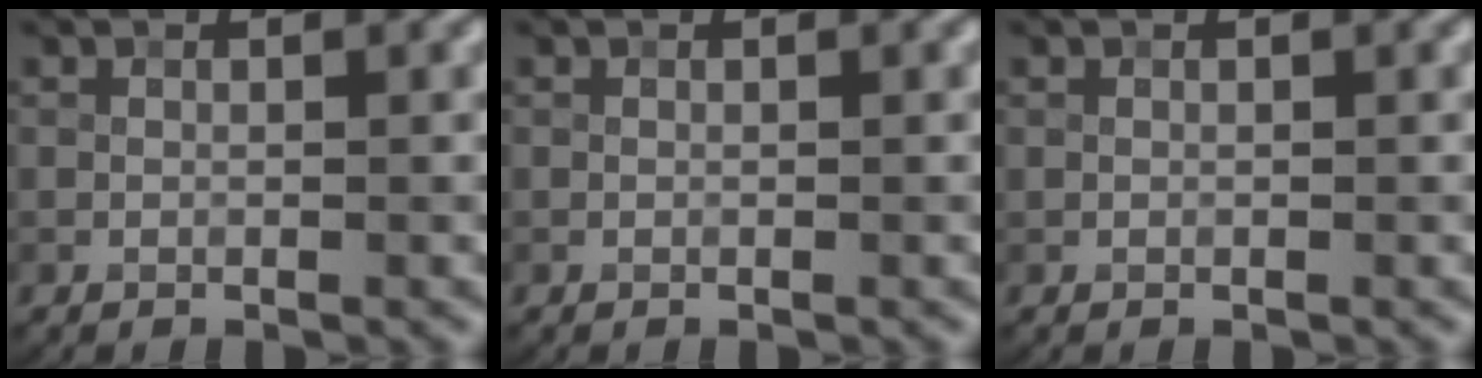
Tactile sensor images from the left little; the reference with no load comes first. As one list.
[{"total": 0.0}, {"total": 0.0}]